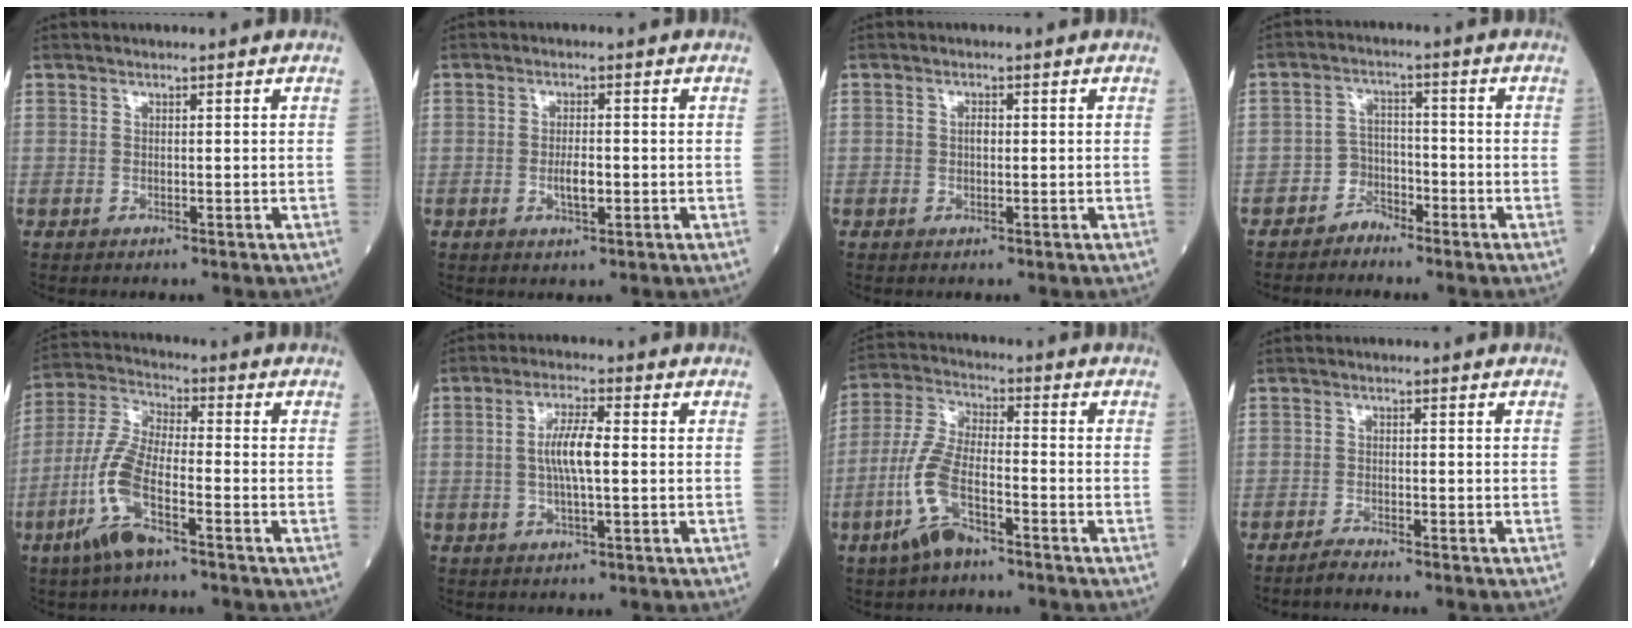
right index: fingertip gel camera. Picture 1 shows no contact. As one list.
[{"total": 3.0, "force": [-0.7, 0.8, 2.8], "torque": [-0.052, 0.001, -0.011]}, {"total": 1.3, "force": [0.0, 0.8, 1.1], "torque": [-0.021, 0.004, -0.002]}, {"total": 3.3, "force": [-2.6, 2.1, 0.1], "torque": [0.003, 0.009, -0.051]}, {"total": 10.4, "force": [-5.1, 2.4, 8.8], "torque": [-0.201, -0.008, -0.104]}, {"total": 6.1, "force": [0.2, 1.0, 6.0], "torque": [-0.118, 0.006, 0.000]}, {"total": 9.5, "force": [-4.8, 3.0, 7.6], "torque": [-0.179, -0.003, -0.097]}, {"total": 1.6, "force": [-1.6, -0.3, 0.3], "torque": [-0.011, -0.004, -0.032]}]